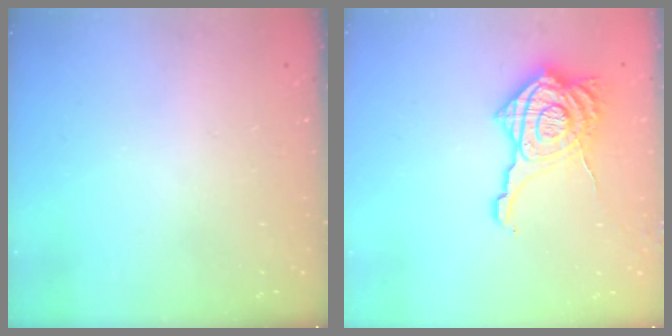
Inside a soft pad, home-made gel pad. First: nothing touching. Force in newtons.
{"total": 15.7, "press": 15.6, "slide": 1.6}